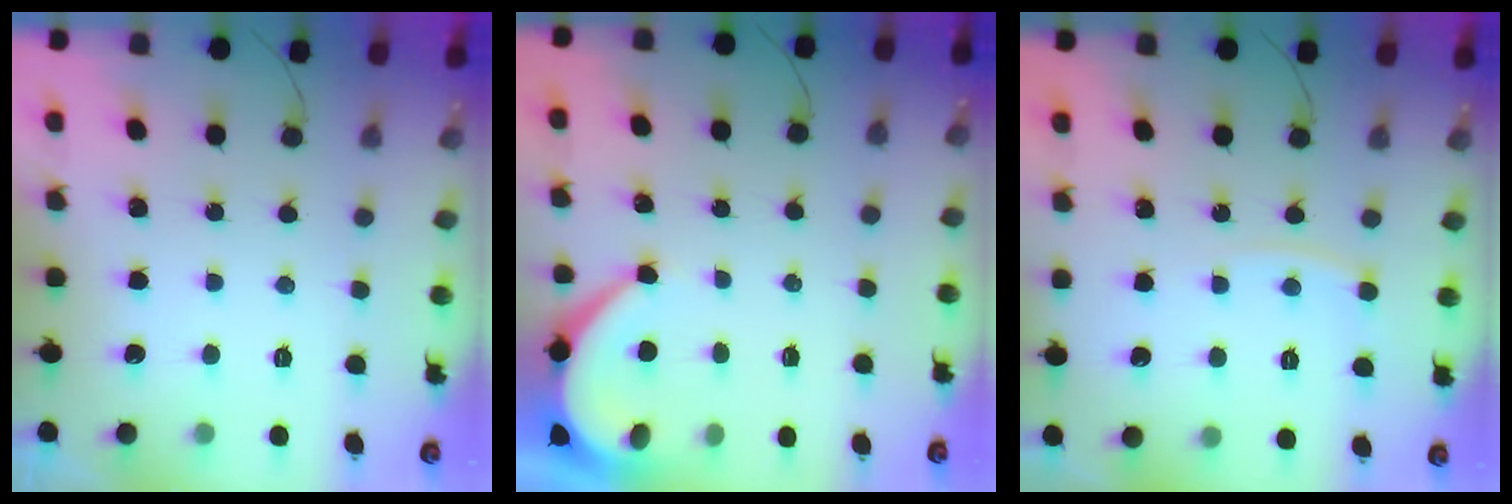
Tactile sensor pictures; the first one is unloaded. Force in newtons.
{"total": 6.3, "press": 6.3, "slide": 0.2}
{"total": 4.1, "press": 4.1, "slide": 0.2}